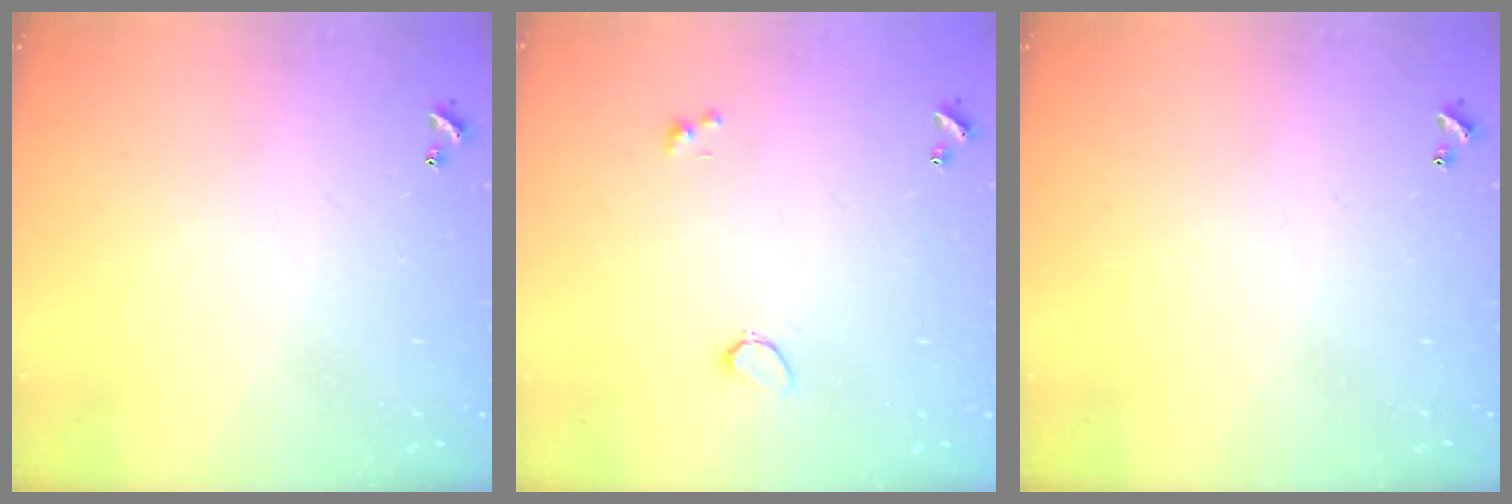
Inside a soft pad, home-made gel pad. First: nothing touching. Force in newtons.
{"total": 0.8, "press": 0.7, "slide": 0.4}
{"total": 0.0}